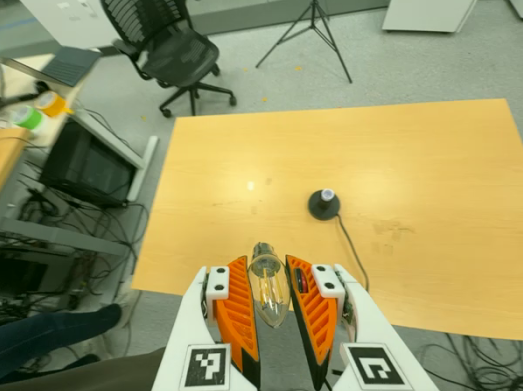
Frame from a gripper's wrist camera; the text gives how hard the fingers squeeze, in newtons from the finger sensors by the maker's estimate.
{"total": 8.5, "left": 7.6, "right": 9.5}